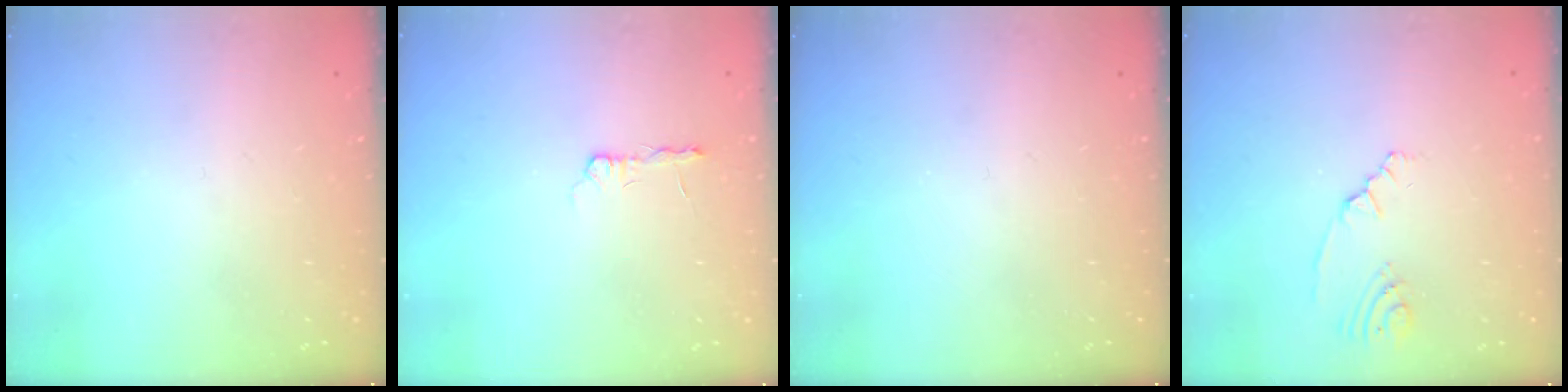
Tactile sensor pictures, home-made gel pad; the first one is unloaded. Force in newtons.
{"total": 2.7, "press": 2.7, "slide": 0.4}
{"total": 0.0}
{"total": 2.4, "press": 2.1, "slide": 1.2}